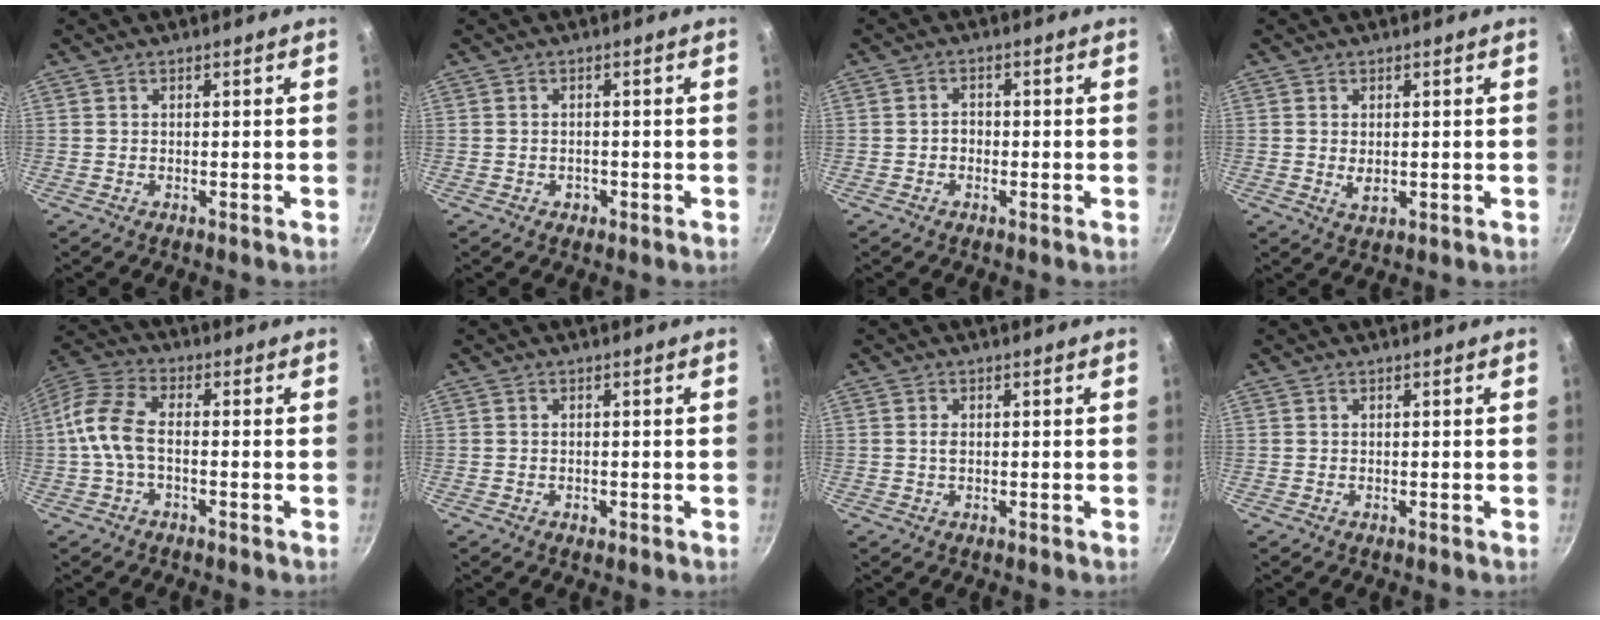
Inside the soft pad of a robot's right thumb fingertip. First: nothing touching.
{"total": 1.5, "force": [-0.6, 1.2, 0.6], "torque": [-0.008, 0.004, -0.004]}
{"total": 2.0, "force": [-0.5, 1.6, 1.2], "torque": [-0.011, 0.013, -0.010]}
{"total": 2.9, "force": [0.0, 1.8, 2.2], "torque": [-0.040, -0.005, 0.005]}
{"total": 8.8, "force": [-1.3, 4.6, 7.4], "torque": [-0.162, 0.031, -0.044]}
{"total": 1.0, "force": [-0.4, 0.7, 0.6], "torque": [-0.008, 0.001, -0.006]}
{"total": 1.4, "force": [0.1, 0.8, 1.1], "torque": [-0.021, 0.002, 0.000]}
{"total": 0.0}